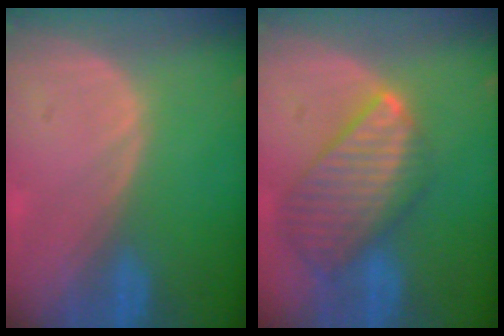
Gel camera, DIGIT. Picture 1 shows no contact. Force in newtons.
{"total": 9.9, "press": 8.6, "slide": 4.9}